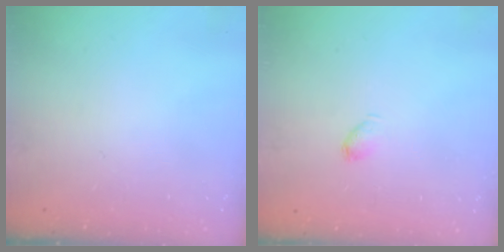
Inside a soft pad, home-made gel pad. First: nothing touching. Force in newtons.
{"total": 3.2, "press": 3.2, "slide": 0.5}